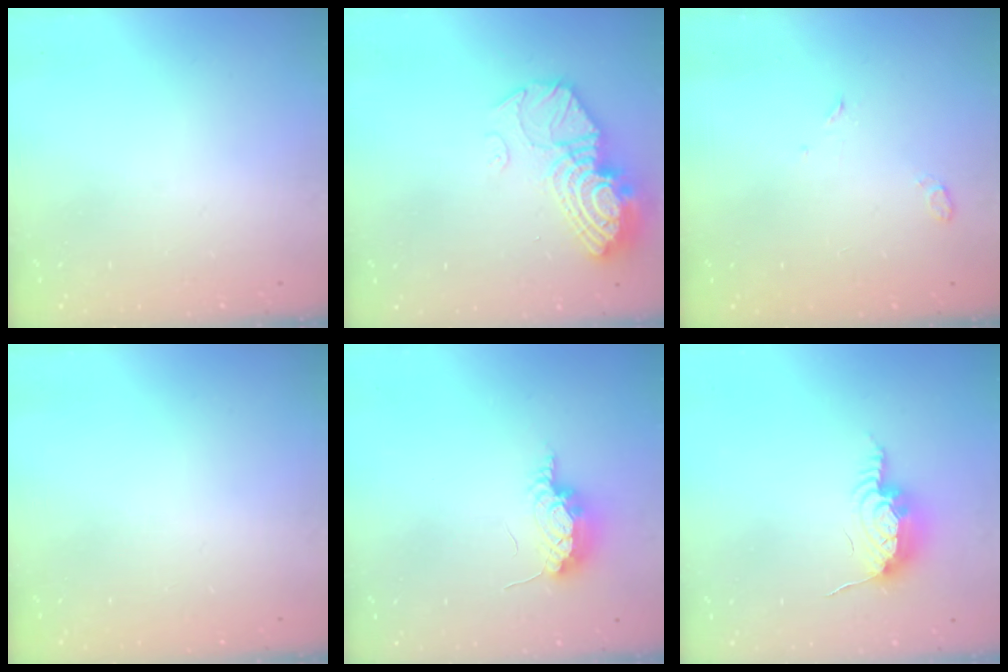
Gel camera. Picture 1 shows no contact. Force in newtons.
{"total": 15.4, "press": 15.3, "slide": 1.3}
{"total": 3.0, "press": 2.9, "slide": 0.6}
{"total": 0.0}
{"total": 10.6, "press": 8.5, "slide": 6.4}
{"total": 10.8, "press": 10.8, "slide": 0.7}